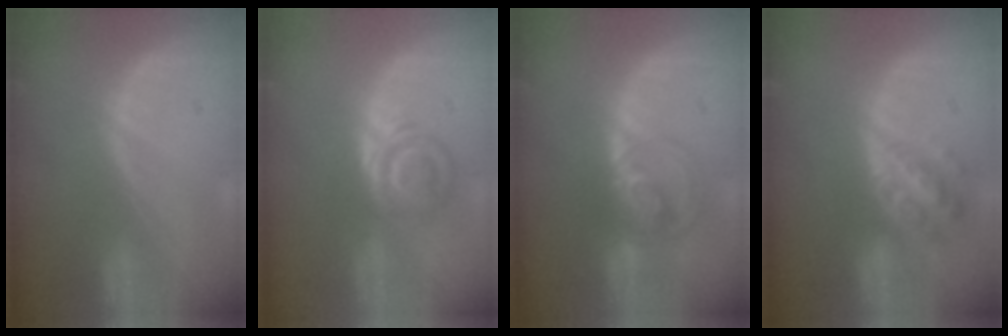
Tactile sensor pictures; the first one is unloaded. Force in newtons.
{"total": 6.0, "press": 5.5, "slide": 2.2}
{"total": 7.5, "press": 6.2, "slide": 4.2}
{"total": 6.2, "press": 5.6, "slide": 2.7}